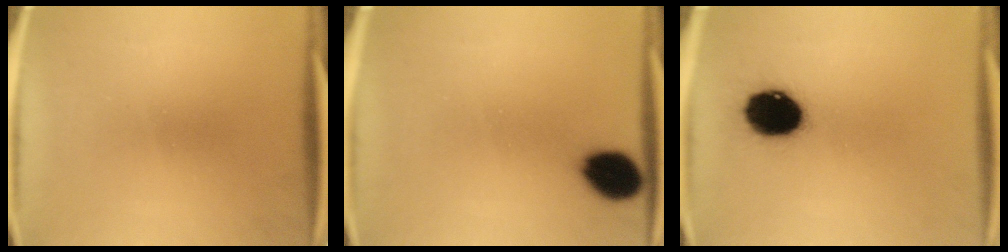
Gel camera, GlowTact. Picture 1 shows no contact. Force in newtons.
{"total": 8.3}
{"total": 13.7}